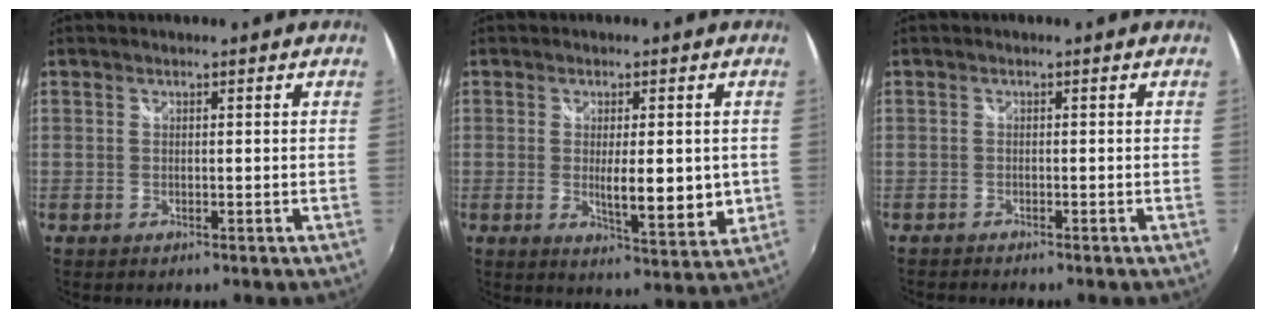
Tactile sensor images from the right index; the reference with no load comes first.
{"total": 9.1, "force": [-0.5, 2.6, 8.7], "torque": [-0.135, -0.021, 0.001]}
{"total": 1.5, "force": [-1.5, 0.2, 0.3], "torque": [-0.015, -0.008, -0.029]}